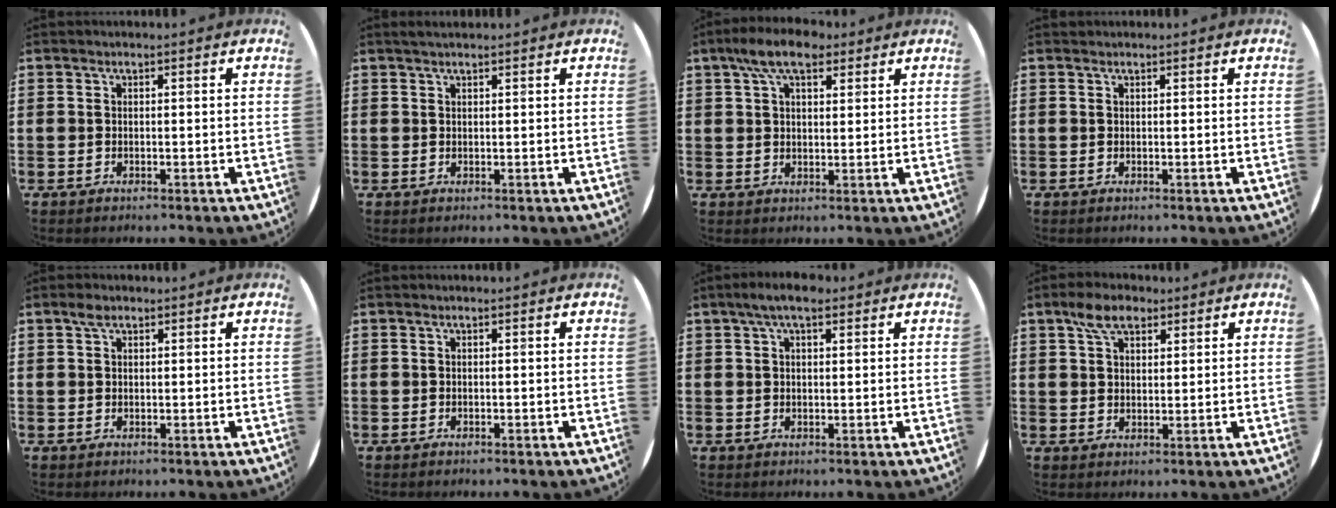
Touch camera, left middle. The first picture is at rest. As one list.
[{"total": 0.8, "force": [0.7, 0.0, 0.3], "torque": [-0.007, 0.000, 0.014]}, {"total": 6.7, "force": [4.5, 3.2, 3.7], "torque": [-0.069, 0.005, 0.081]}, {"total": 0.0}, {"total": 1.6, "force": [1.0, 0.8, 0.8], "torque": [-0.010, 0.003, 0.017]}, {"total": 0.0}, {"total": 4.0, "force": [2.8, 1.4, 2.4], "torque": [-0.045, 0.006, 0.048]}, {"total": 5.3, "force": [3.6, 2.8, 2.7], "torque": [-0.046, 0.005, 0.063]}]